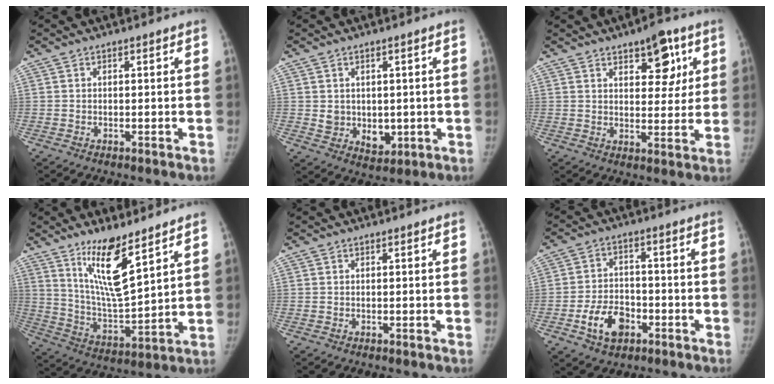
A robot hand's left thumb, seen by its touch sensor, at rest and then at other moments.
{"total": 5.9, "force": [0.3, 4.9, 3.4], "torque": [-0.028, -0.013, 0.024]}
{"total": 9.6, "force": [4.7, 4.8, 6.8], "torque": [-0.055, -0.020, 0.064]}
{"total": 13.5, "force": [8.5, 3.0, 10.0], "torque": [-0.168, -0.068, 0.171]}
{"total": 0.0}
{"total": 8.9, "force": [-3.9, 6.1, 5.3], "torque": [-0.075, 0.024, -0.065]}